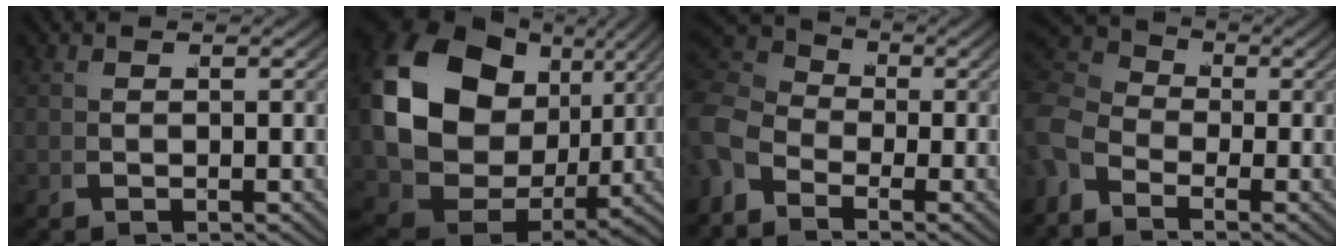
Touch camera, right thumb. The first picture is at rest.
{"total": 18.5, "force": [0.3, 12.9, 13.3], "torque": [-0.281, -0.046, 0.028]}
{"total": 5.6, "force": [1.5, 4.2, 3.5], "torque": [-0.040, 0.022, -0.002]}
{"total": 5.2, "force": [0.9, 3.9, 3.3], "torque": [-0.041, 0.017, -0.013]}